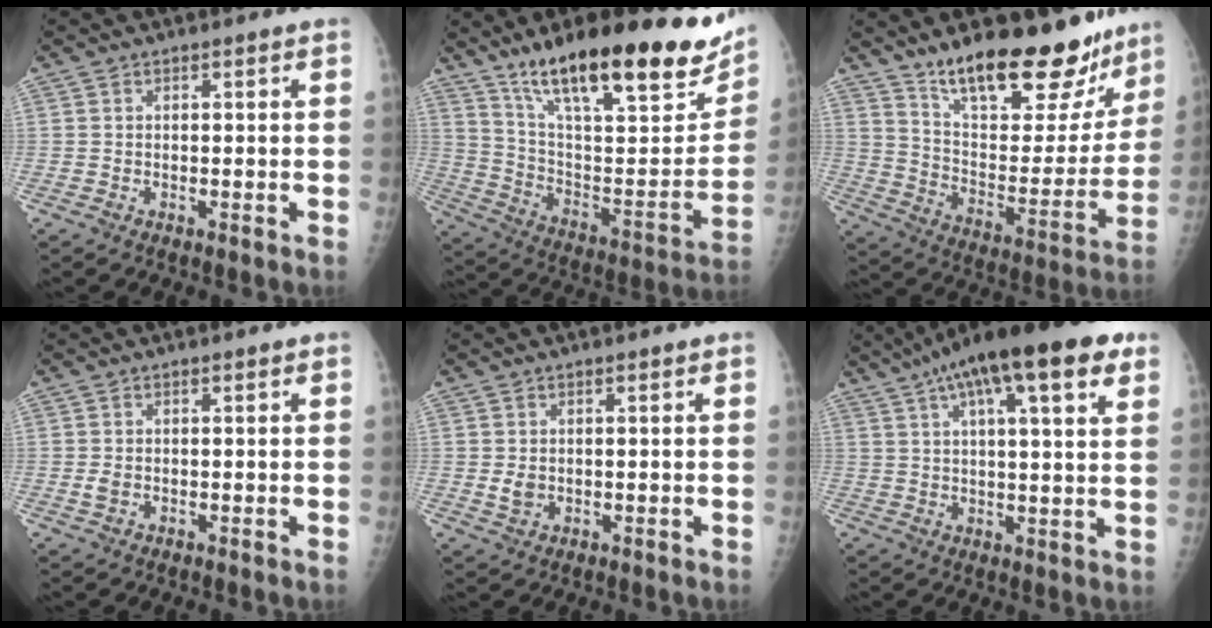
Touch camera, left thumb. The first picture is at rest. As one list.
[{"total": 30.4, "force": [19.5, 8.4, 21.8], "torque": [-0.295, -0.060, 0.316]}, {"total": 25.0, "force": [18.9, 8.8, 13.7], "torque": [-0.155, -0.105, 0.291]}, {"total": 1.4, "force": [0.0, 1.0, 1.0], "torque": [-0.019, -0.002, 0.002]}, {"total": 2.1, "force": [0.2, 1.7, 1.3], "torque": [-0.018, -0.004, 0.009]}, {"total": 20.4, "force": [11.1, 5.3, 16.2], "torque": [-0.245, 0.006, 0.162]}]